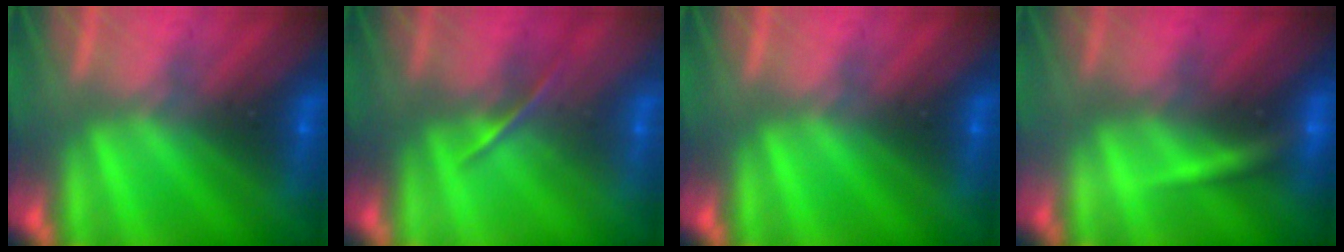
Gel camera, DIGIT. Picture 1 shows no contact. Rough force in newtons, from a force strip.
{"total": 1.4}
{"total": 0.0}
{"total": 3.0}